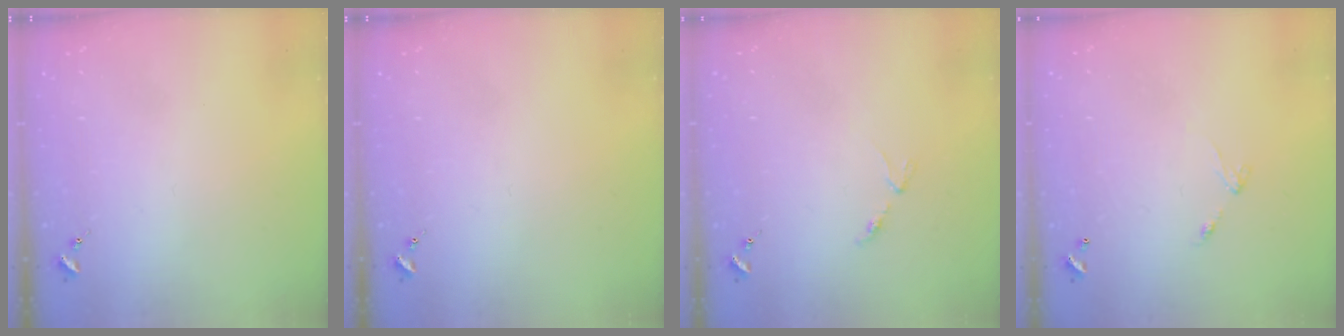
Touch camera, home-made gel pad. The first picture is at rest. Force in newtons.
{"total": 0.0}
{"total": 2.8, "press": 2.8, "slide": 0.5}
{"total": 4.3, "press": 4.3, "slide": 0.3}